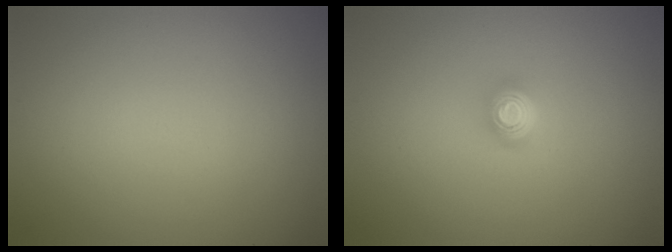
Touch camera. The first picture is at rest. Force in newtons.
{"total": 2.1, "press": 1.4, "slide": 1.6}